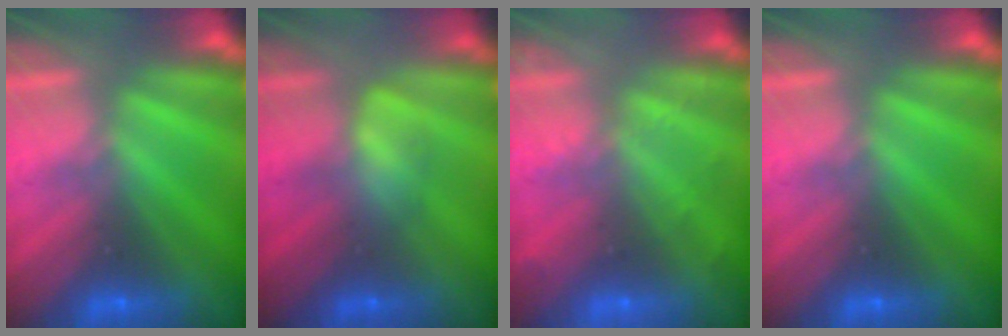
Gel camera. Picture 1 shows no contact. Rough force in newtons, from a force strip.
{"total": 2.9}
{"total": 2.1}
{"total": 0.0}